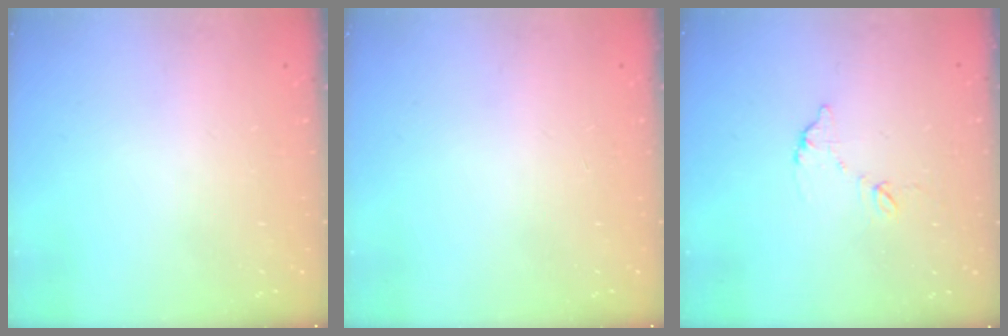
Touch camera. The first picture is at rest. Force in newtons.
{"total": 0.0}
{"total": 6.7, "press": 6.6, "slide": 0.5}